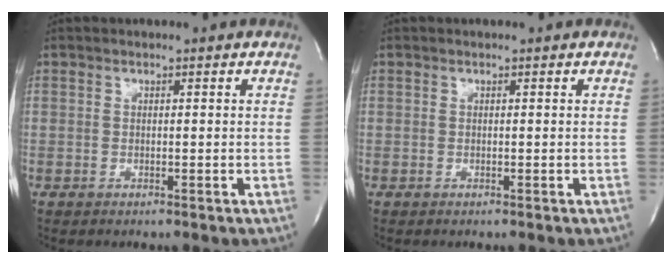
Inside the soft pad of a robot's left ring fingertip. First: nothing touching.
{"total": 0.0}